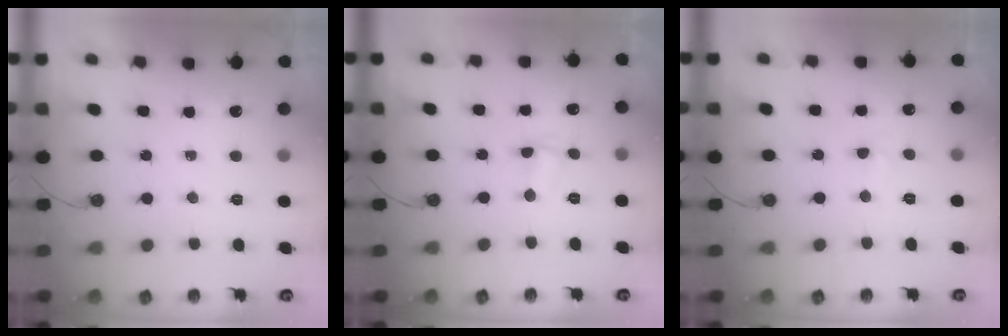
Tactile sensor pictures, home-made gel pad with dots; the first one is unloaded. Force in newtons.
{"total": 2.5, "press": 2.5, "slide": 0.4}
{"total": 4.1, "press": 4.0, "slide": 0.7}